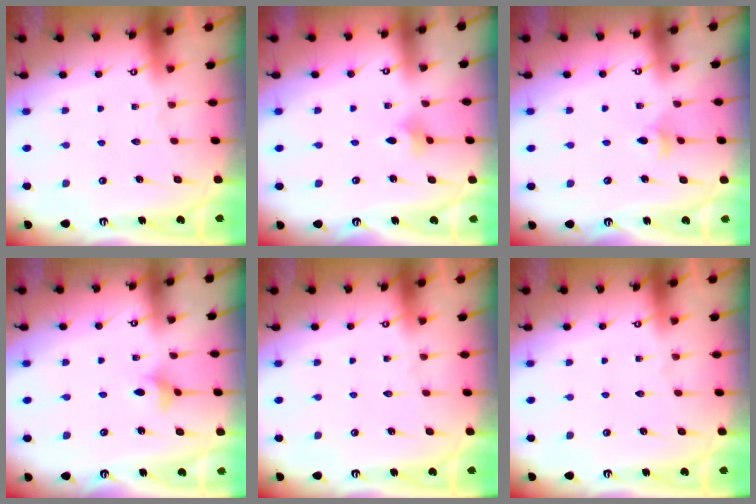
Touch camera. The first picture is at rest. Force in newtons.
{"total": 2.8, "press": 2.7, "slide": 0.6}
{"total": 4.3, "press": 4.2, "slide": 0.9}
{"total": 3.0, "press": 2.9, "slide": 0.6}
{"total": 0.0}
{"total": 0.0}